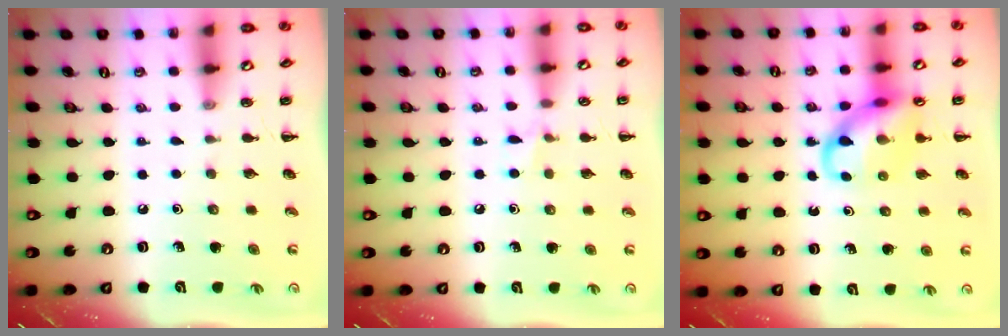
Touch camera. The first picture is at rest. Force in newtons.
{"total": 4.0, "press": 3.8, "slide": 1.2}
{"total": 12.6, "press": 12.5, "slide": 1.9}